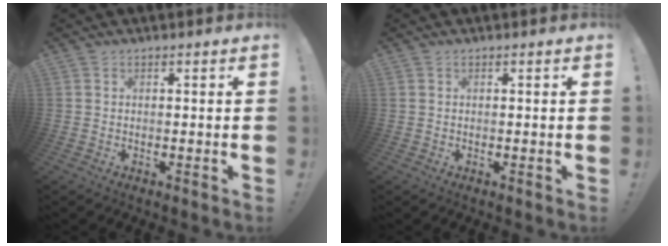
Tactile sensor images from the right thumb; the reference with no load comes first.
{"total": 0.0}